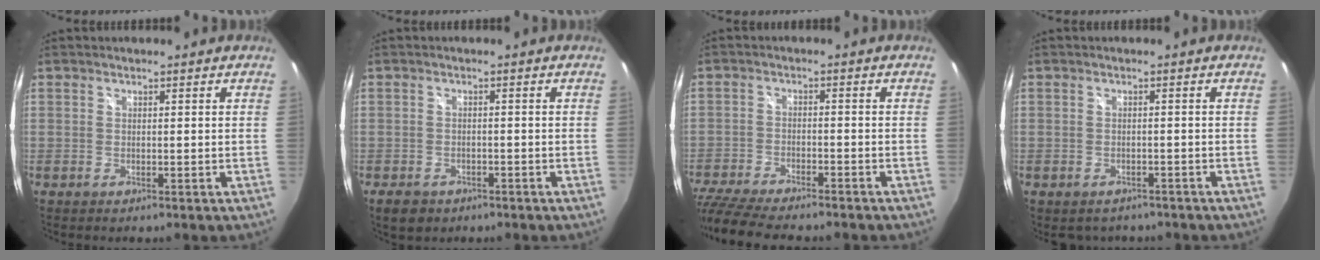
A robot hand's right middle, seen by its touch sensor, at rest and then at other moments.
{"total": 3.6, "force": [-2.0, 2.9, 1.0], "torque": [-0.030, -0.003, -0.024]}
{"total": 15.5, "force": [-13.2, 3.3, 7.4], "torque": [-0.169, -0.043, -0.221]}
{"total": 3.5, "force": [-2.7, 2.2, 0.8], "torque": [-0.020, -0.008, -0.032]}